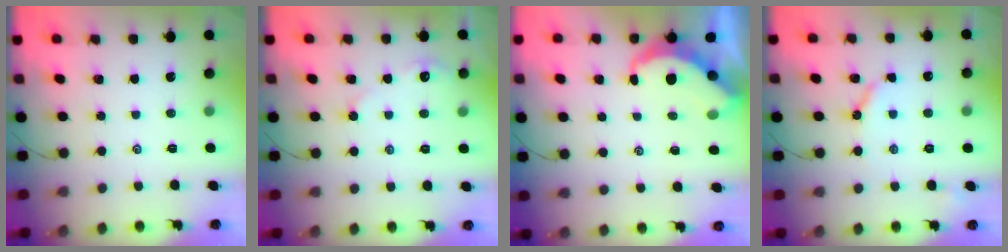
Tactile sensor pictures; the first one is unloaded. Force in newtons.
{"total": 2.8, "press": 2.8, "slide": 0.4}
{"total": 5.8, "press": 5.8, "slide": 0.4}
{"total": 5.2, "press": 5.2, "slide": 0.2}